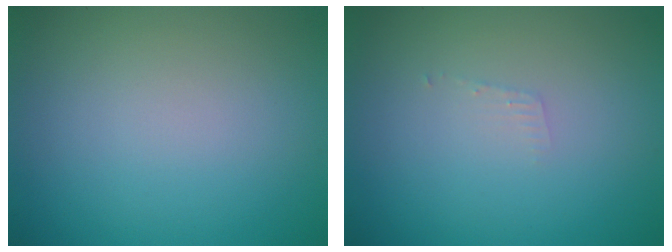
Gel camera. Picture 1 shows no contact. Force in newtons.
{"total": 0.7, "press": 0.7, "slide": 0.1}